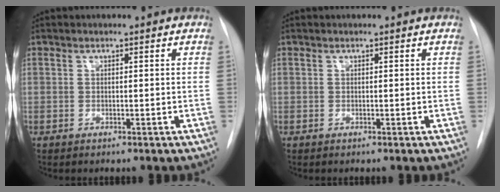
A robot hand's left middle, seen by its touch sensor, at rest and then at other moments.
{"total": 0.0}